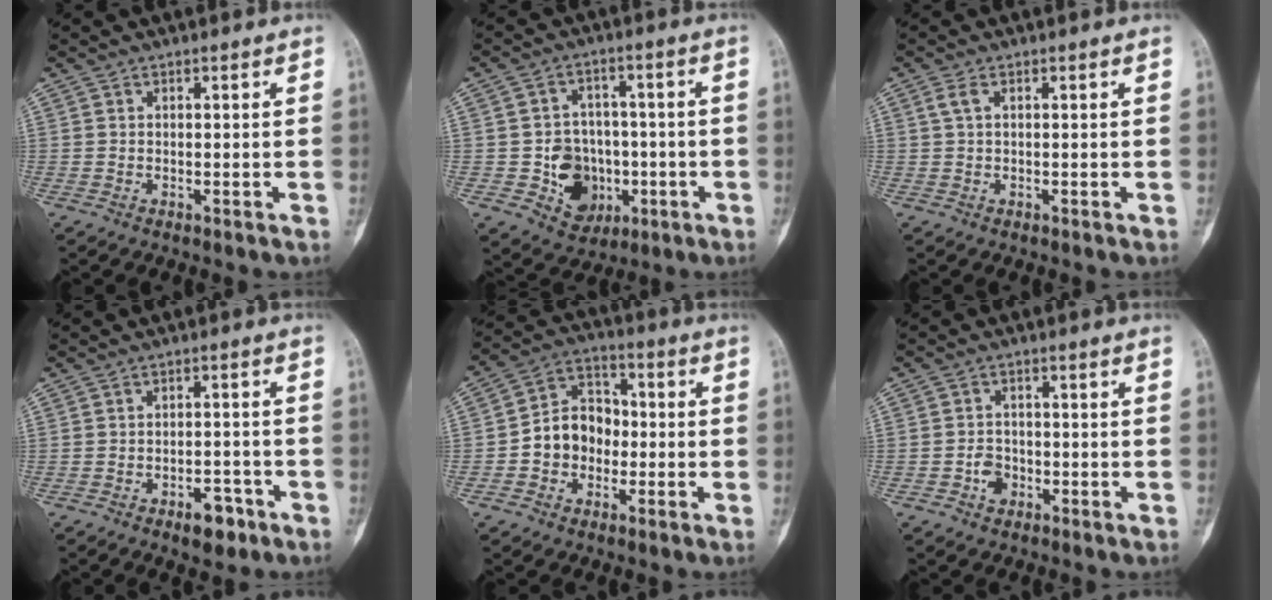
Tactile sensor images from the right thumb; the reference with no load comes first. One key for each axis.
{"total": 10.3, "fx": -2.4, "fy": 8.8, "fz": 4.8, "tx": -0.027, "ty": 0.018, "tz": -0.032}
{"total": 2.0, "fx": 0.6, "fy": 0.9, "fz": 1.6, "tx": -0.043, "ty": 0.008, "tz": 0.017}
{"total": 5.3, "fx": -3.2, "fy": 2.7, "fz": 3.3, "tx": -0.028, "ty": 0.021, "tz": -0.043}
{"total": 10.5, "fx": -1.6, "fy": 8.6, "fz": 5.8, "tx": -0.065, "ty": 0.041, "tz": -0.039}
{"total": 3.3, "fx": -1.4, "fy": 2.6, "fz": 1.5, "tx": -0.007, "ty": 0.014, "tz": -0.027}